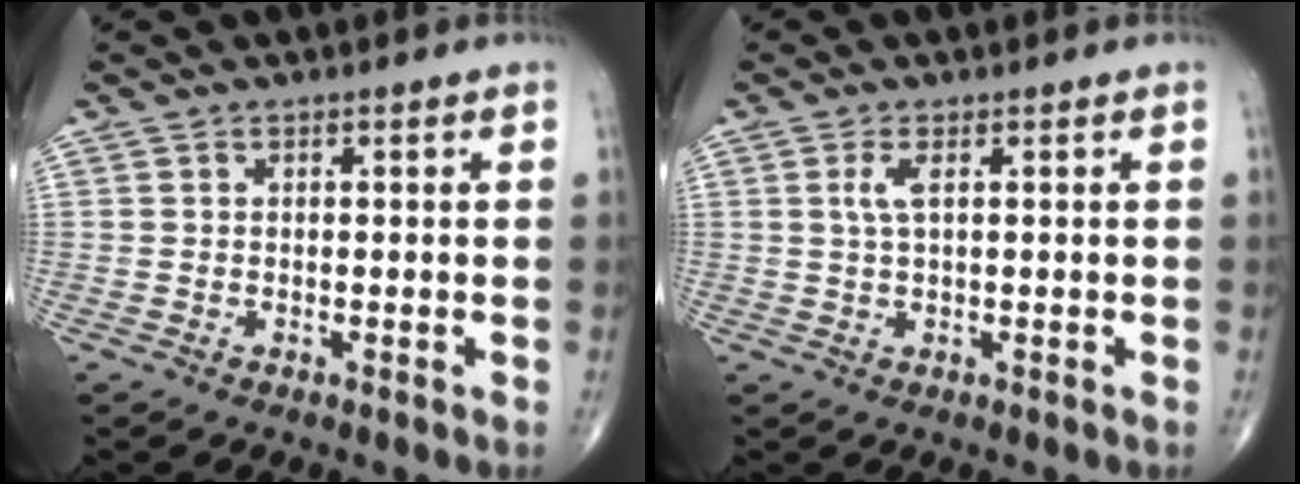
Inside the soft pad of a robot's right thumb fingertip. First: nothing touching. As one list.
[{"total": 2.4, "force": [0.7, 0.6, 2.2], "torque": [-0.059, 0.004, 0.018]}]